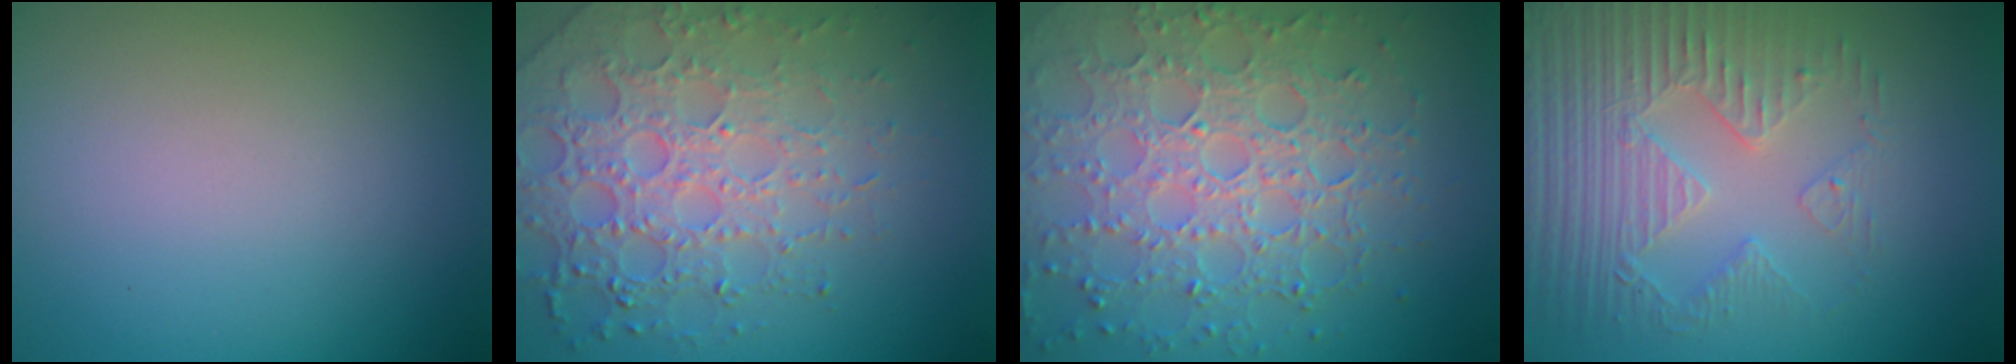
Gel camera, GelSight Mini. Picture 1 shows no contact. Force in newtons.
{"total": 7.5, "press": 5.3, "slide": 5.3}
{"total": 7.6, "press": 5.6, "slide": 5.1}
{"total": 4.4, "press": 4.3, "slide": 0.7}